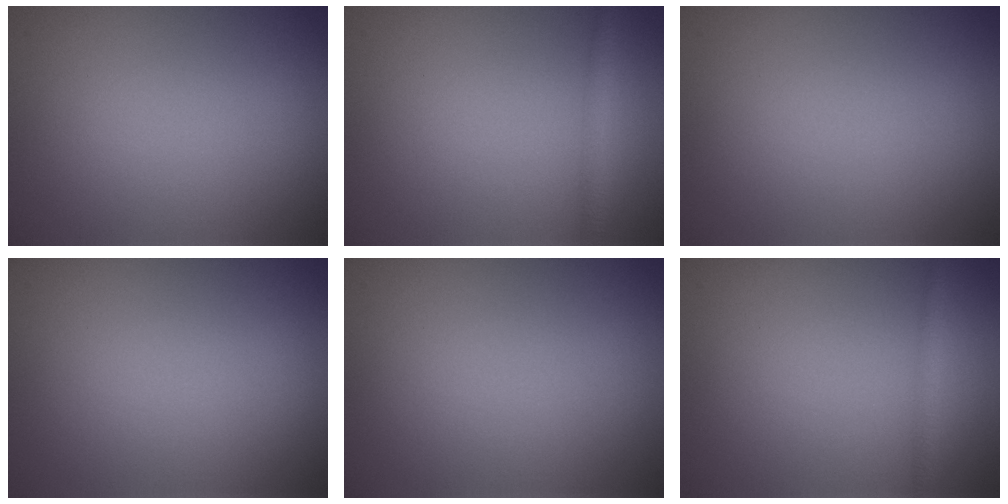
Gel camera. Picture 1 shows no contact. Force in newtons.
{"total": 1.6, "press": 1.6, "slide": 0.0}
{"total": 0.0}
{"total": 0.0}
{"total": 0.0}
{"total": 1.2, "press": 1.2, "slide": 0.1}